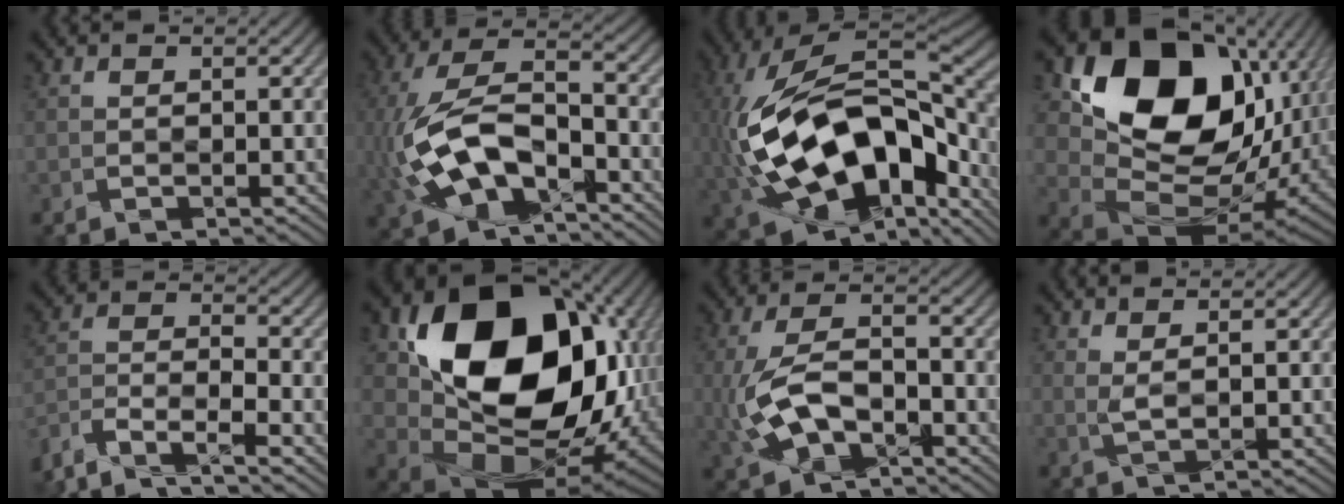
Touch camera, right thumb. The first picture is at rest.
{"total": 13.0, "force": [-4.1, 6.8, 10.3], "torque": [-0.252, -0.010, -0.080]}
{"total": 19.6, "force": [-3.2, 10.8, 16.1], "torque": [-0.349, -0.014, -0.035]}
{"total": 18.9, "force": [5.6, 13.8, 11.7], "torque": [-0.224, -0.014, 0.132]}
{"total": 8.8, "force": [-7.0, 2.6, 4.6], "torque": [-0.091, -0.009, -0.139]}
{"total": 19.7, "force": [3.9, 14.5, 12.9], "torque": [-0.250, -0.039, 0.110]}
{"total": 8.2, "force": [-2.6, 4.1, 6.6], "torque": [-0.155, 0.004, -0.053]}
{"total": 1.4, "force": [1.0, 0.1, 0.9], "torque": [-0.025, -0.001, 0.023]}